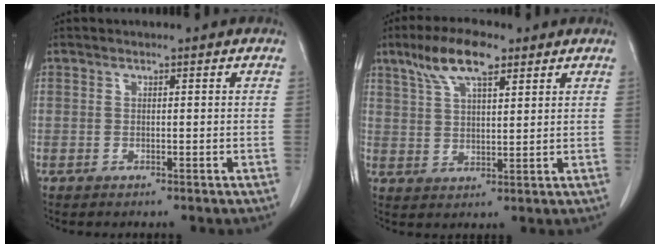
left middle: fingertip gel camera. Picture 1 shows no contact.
{"total": 8.6, "force": [5.4, 2.4, 6.2], "torque": [-0.123, 0.018, 0.101]}